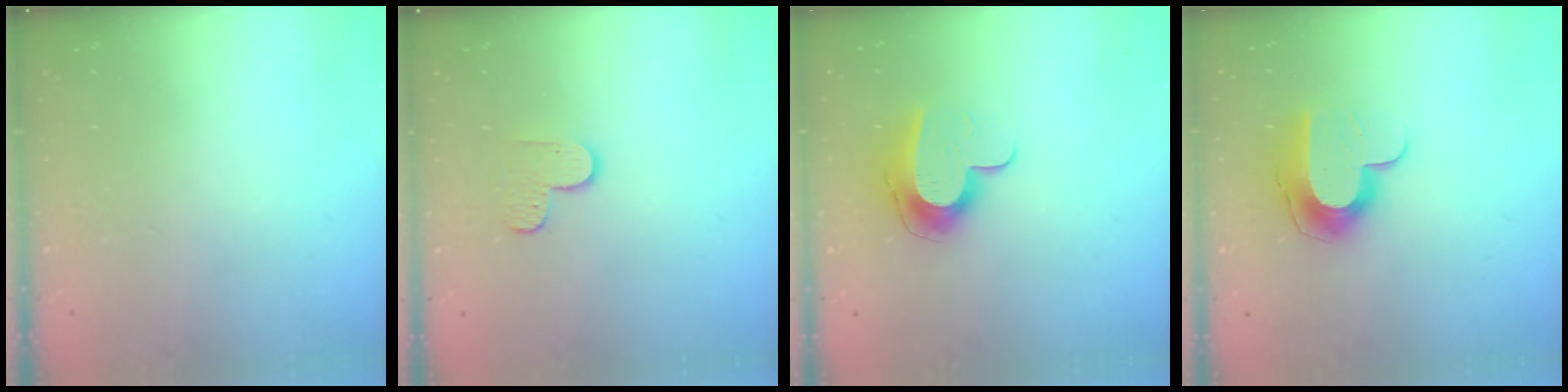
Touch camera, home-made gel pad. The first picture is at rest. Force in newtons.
{"total": 3.7, "press": 3.7, "slide": 0.4}
{"total": 10.8, "press": 10.8, "slide": 0.9}
{"total": 10.0, "press": 9.9, "slide": 1.1}